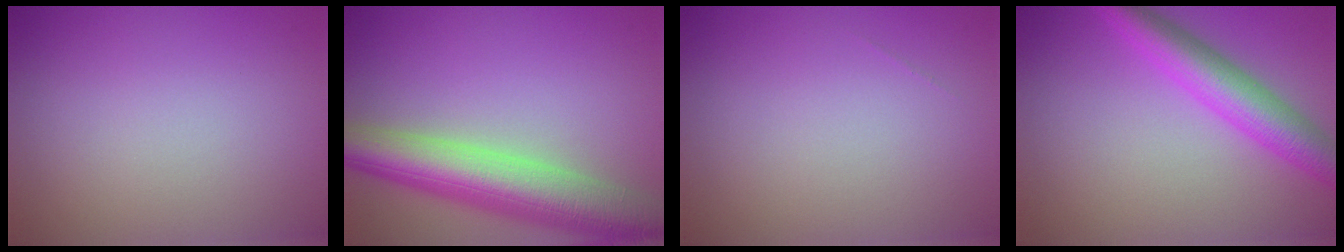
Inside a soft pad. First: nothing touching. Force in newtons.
{"total": 9.0, "press": 9.0, "slide": 0.5}
{"total": 0.0}
{"total": 5.5, "press": 5.5, "slide": 0.1}